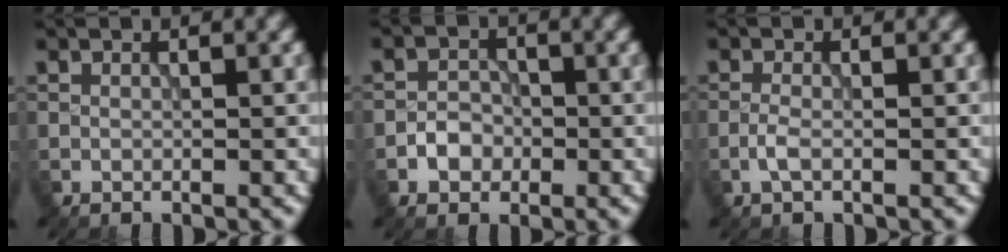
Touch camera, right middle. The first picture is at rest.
{"total": 2.0, "force": [-0.8, 1.7, 0.8], "torque": [-0.008, 0.003, -0.017]}
{"total": 1.4, "force": [-0.6, 0.4, 1.2], "torque": [-0.029, 0.001, -0.017]}